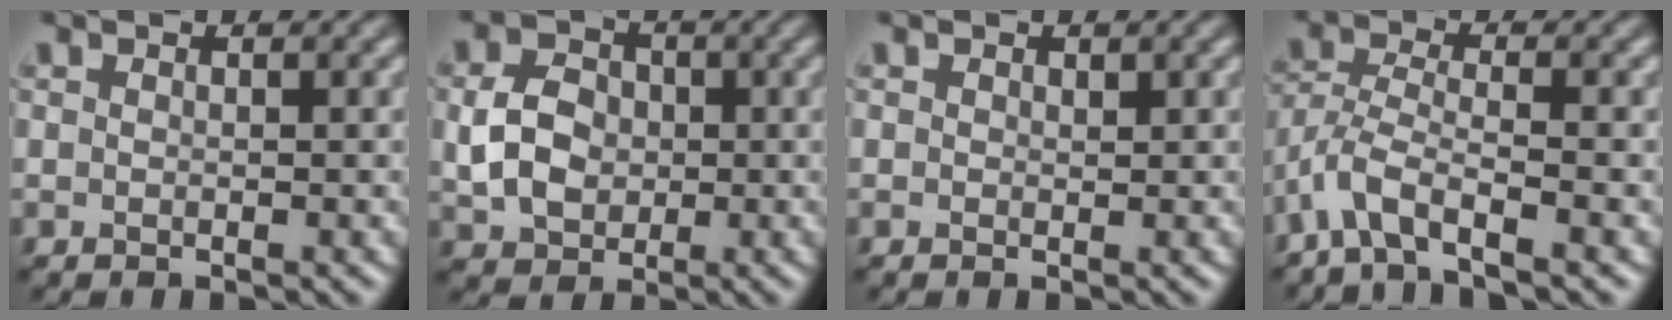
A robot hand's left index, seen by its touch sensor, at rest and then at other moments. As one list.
[{"total": 4.2, "force": [-0.2, 3.5, 2.3], "torque": [-0.055, 0.003, 0.001]}, {"total": 0.0}, {"total": 4.2, "force": [-3.0, 0.9, 2.8], "torque": [-0.066, -0.001, -0.064]}]